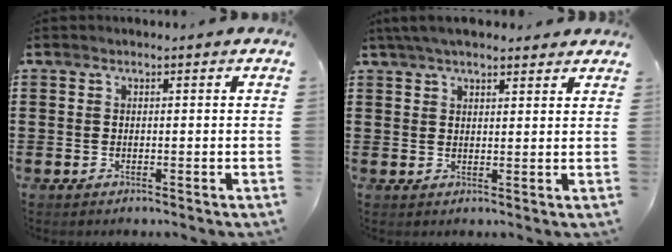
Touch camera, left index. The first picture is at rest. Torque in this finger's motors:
{"motor_torque": [0.54, -0.92, 0.81, 0.20]}